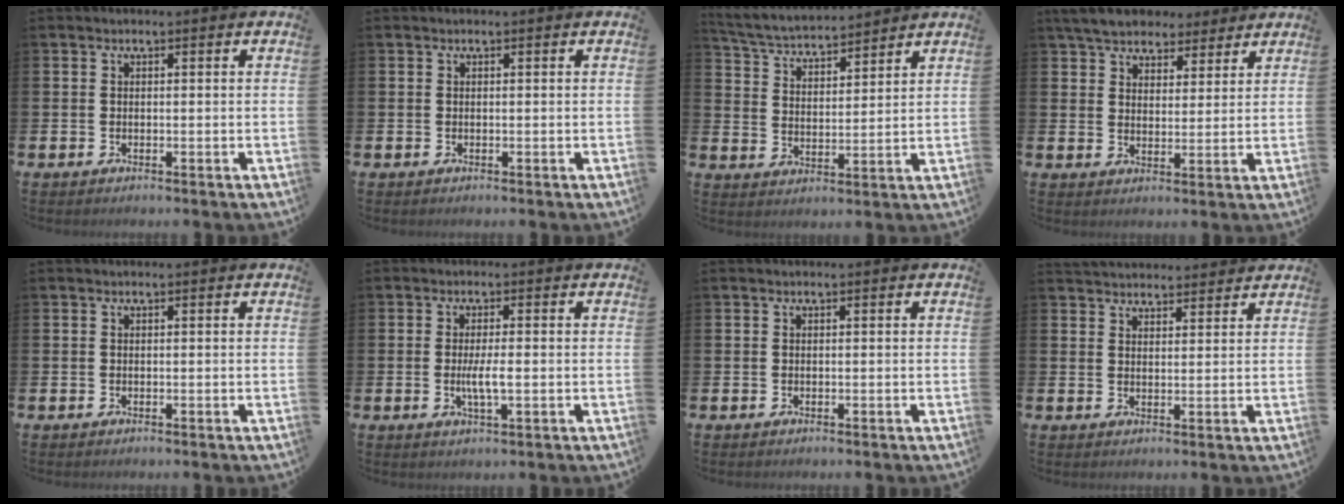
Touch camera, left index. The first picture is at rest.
{"total": 0.0}
{"total": 4.5, "force": [4.4, 0.5, 0.4], "torque": [-0.036, -0.032, 0.077]}
{"total": 6.1, "force": [5.6, 2.2, 1.1], "torque": [-0.045, -0.019, 0.103]}
{"total": 0.0}
{"total": 3.1, "force": [-0.5, 0.5, 3.0], "torque": [-0.054, -0.005, -0.009]}
{"total": 0.0}
{"total": 3.5, "force": [3.4, 0.7, -0.1], "torque": [-0.009, -0.015, 0.065]}